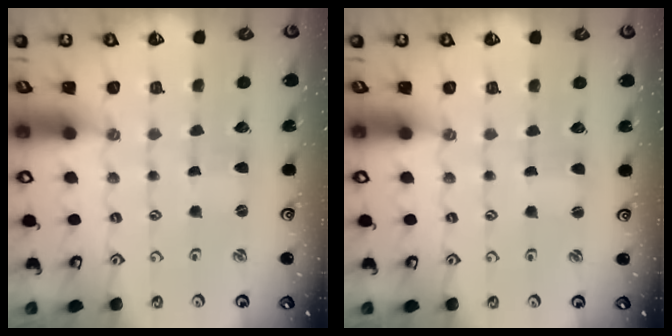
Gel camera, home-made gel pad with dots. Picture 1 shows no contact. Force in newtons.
{"total": 1.2, "press": 1.2, "slide": 0.0}